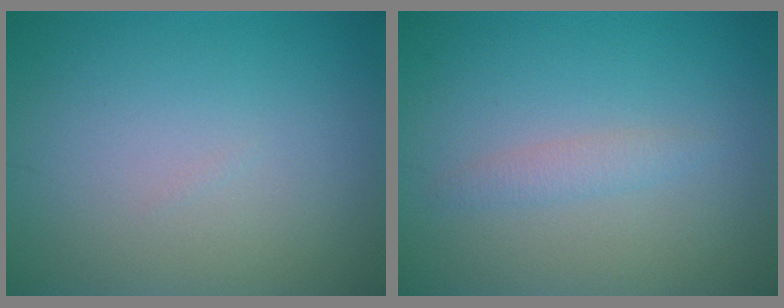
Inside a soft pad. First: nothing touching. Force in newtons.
{"total": 1.3, "press": 1.3, "slide": 0.0}